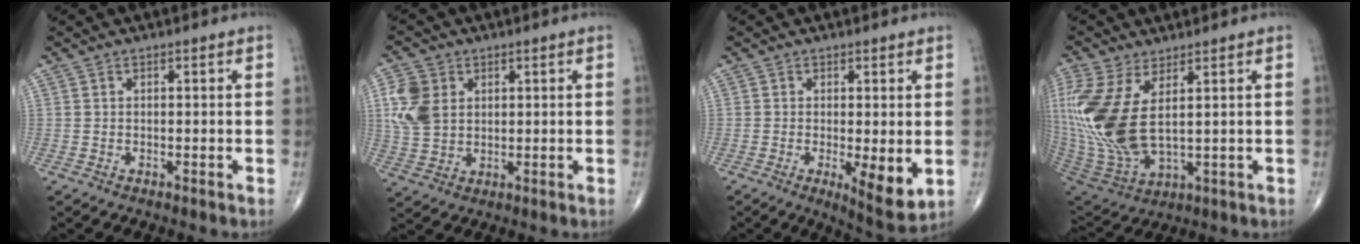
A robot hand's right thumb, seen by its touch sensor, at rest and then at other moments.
{"total": 8.3, "force": [2.1, 6.2, 5.1], "torque": [-0.097, -0.004, 0.046]}
{"total": 7.0, "force": [-1.1, 2.1, 6.6], "torque": [-0.098, -0.022, -0.014]}
{"total": 18.4, "force": [3.7, 8.5, 15.9], "torque": [-0.377, -0.027, 0.087]}